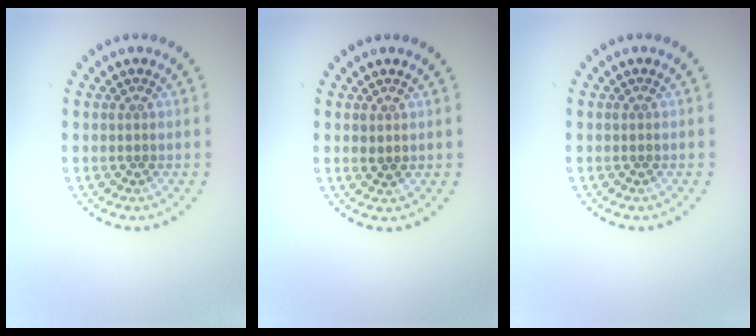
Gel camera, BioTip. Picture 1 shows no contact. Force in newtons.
{"total": 0.7, "press": 0.7, "slide": 0.1}
{"total": 0.0}